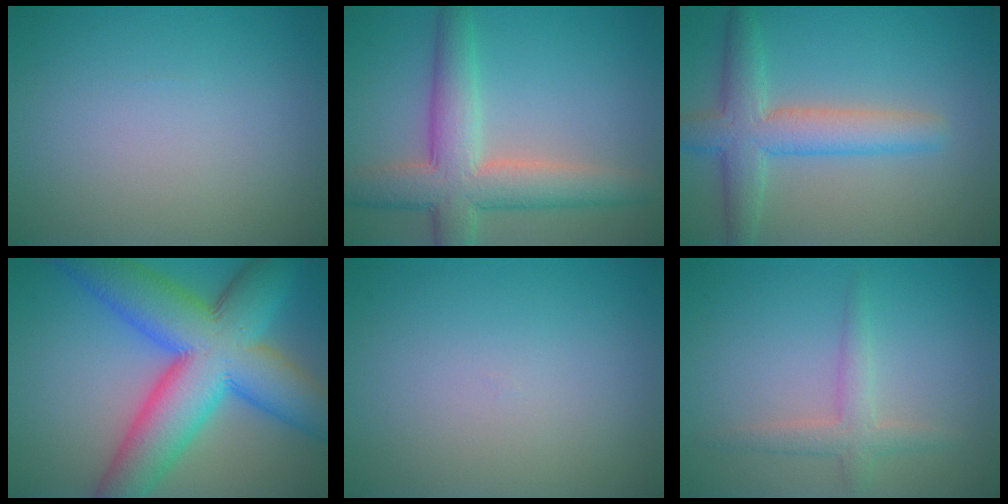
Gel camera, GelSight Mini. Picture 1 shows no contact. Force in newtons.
{"total": 6.9, "press": 6.9, "slide": 0.3}
{"total": 5.2, "press": 5.2, "slide": 0.3}
{"total": 13.8, "press": 13.8, "slide": 0.3}
{"total": 0.0}
{"total": 2.3, "press": 2.3, "slide": 0.1}